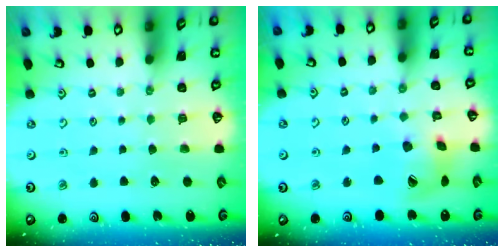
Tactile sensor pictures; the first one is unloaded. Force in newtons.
{"total": 12.6, "press": 12.5, "slide": 1.5}